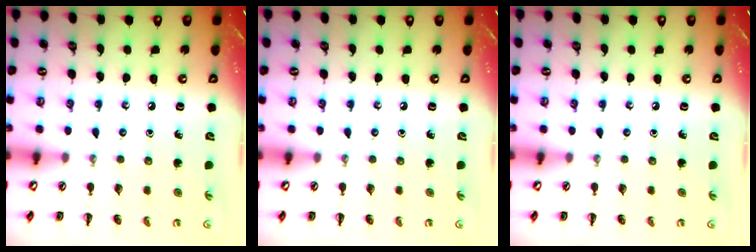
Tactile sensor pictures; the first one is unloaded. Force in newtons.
{"total": 0.0}
{"total": 0.0}